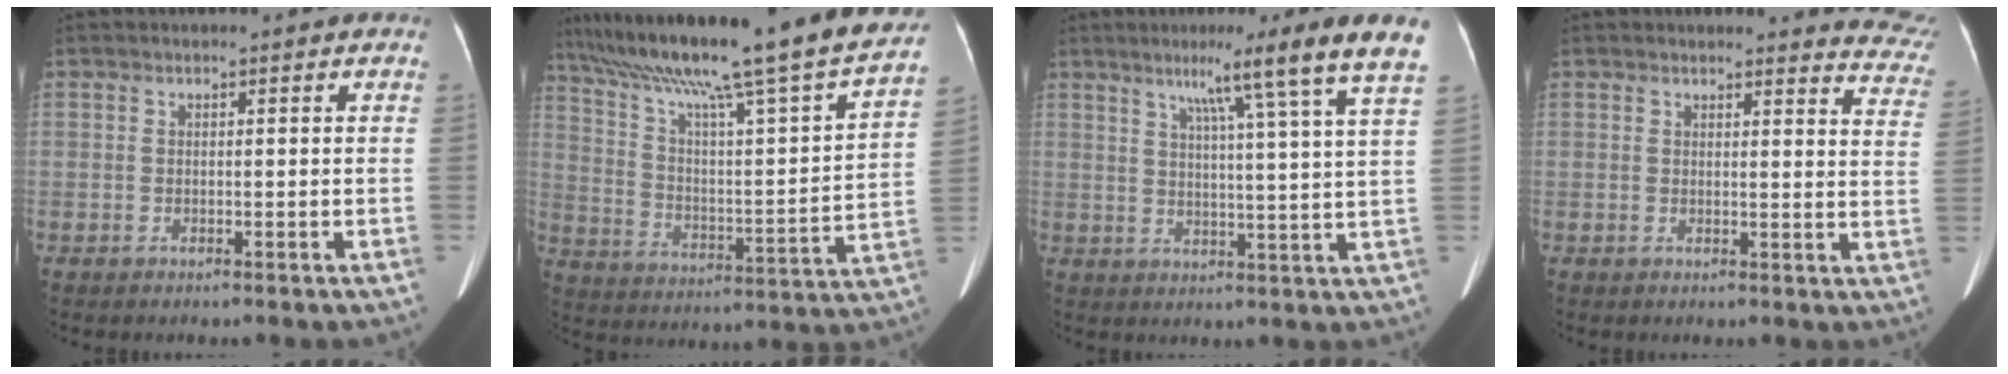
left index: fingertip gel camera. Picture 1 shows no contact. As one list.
[{"total": 30.3, "force": [24.9, 0.3, 17.3], "torque": [-0.285, -0.047, 0.346]}, {"total": 13.1, "force": [8.7, -2.5, 9.4], "torque": [-0.134, -0.001, 0.098]}, {"total": 10.2, "force": [10.1, 1.5, 0.8], "torque": [0.037, -0.080, 0.063]}]